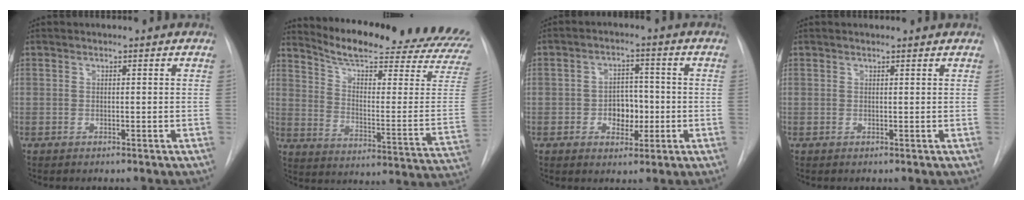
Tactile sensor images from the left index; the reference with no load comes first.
{"total": 27.5, "force": [25.2, 1.6, 11.0], "torque": [-0.168, -0.116, 0.317]}
{"total": 5.2, "force": [-1.1, 3.6, 3.6], "torque": [-0.052, 0.010, -0.013]}
{"total": 1.7, "force": [1.6, 0.2, 0.4], "torque": [-0.011, 0.013, 0.021]}